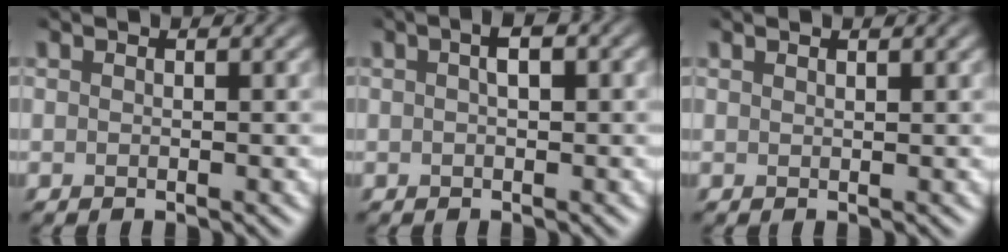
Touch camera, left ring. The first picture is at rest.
{"total": 1.8, "force": [0.4, 0.6, 1.7], "torque": [-0.018, 0.003, 0.006]}
{"total": 0.6, "force": [0.5, -0.1, 0.2], "torque": [-0.006, 0.001, 0.012]}